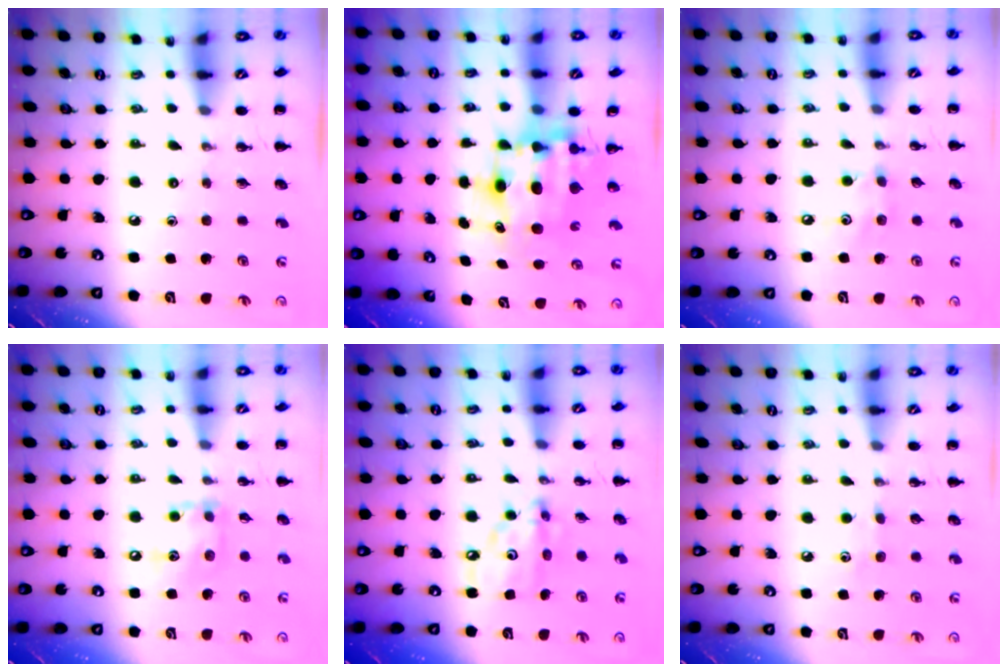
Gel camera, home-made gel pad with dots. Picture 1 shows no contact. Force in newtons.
{"total": 8.6, "press": 8.2, "slide": 2.3}
{"total": 3.8, "press": 3.7, "slide": 0.9}
{"total": 9.4, "press": 9.3, "slide": 0.6}
{"total": 8.1, "press": 8.0, "slide": 1.1}
{"total": 5.1, "press": 4.9, "slide": 1.5}